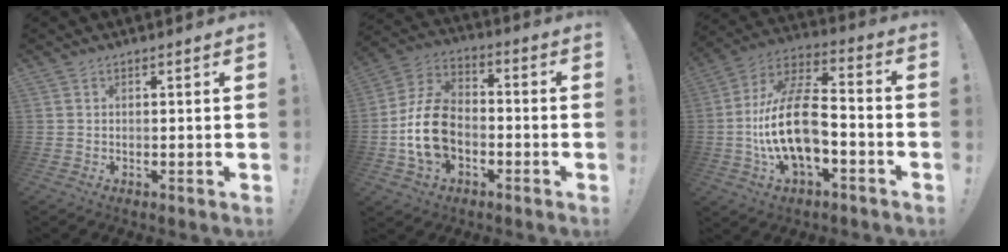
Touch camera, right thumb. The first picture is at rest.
{"total": 15.7, "force": [-4.1, 10.9, 10.5], "torque": [-0.197, 0.037, -0.067]}
{"total": 19.7, "force": [-3.9, 9.8, 16.7], "torque": [-0.321, 0.025, -0.064]}